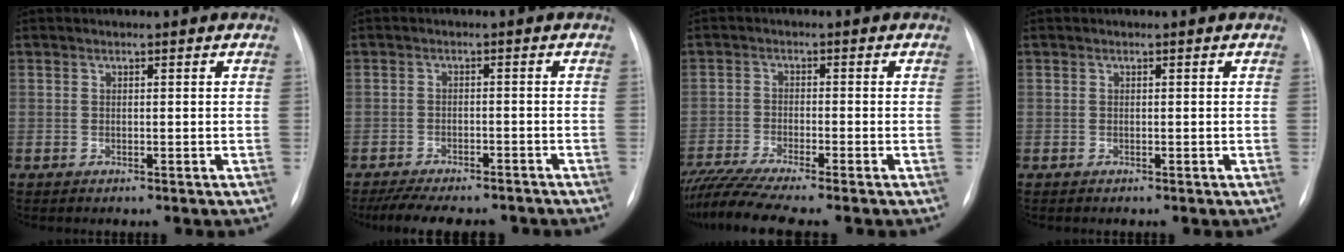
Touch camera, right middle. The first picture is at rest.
{"total": 12.6, "force": [-10.9, 3.6, 5.3], "torque": [-0.092, 0.001, -0.144]}
{"total": 9.3, "force": [-8.1, -0.8, 4.5], "torque": [-0.078, -0.022, -0.136]}
{"total": 0.0}